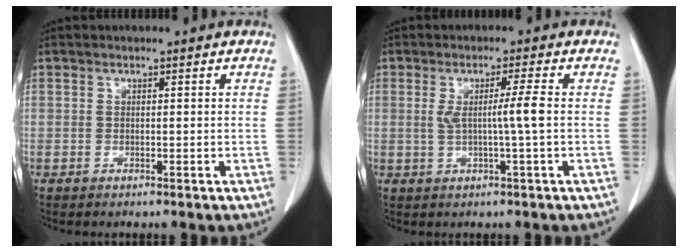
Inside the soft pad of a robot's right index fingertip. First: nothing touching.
{"total": 4.2, "force": [0.1, -0.9, 4.1], "torque": [-0.074, -0.003, 0.004]}